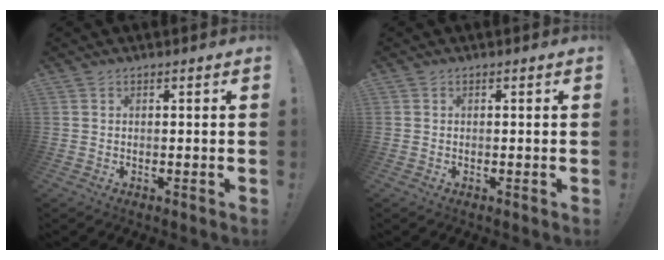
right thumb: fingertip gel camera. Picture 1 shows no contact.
{"total": 0.0}